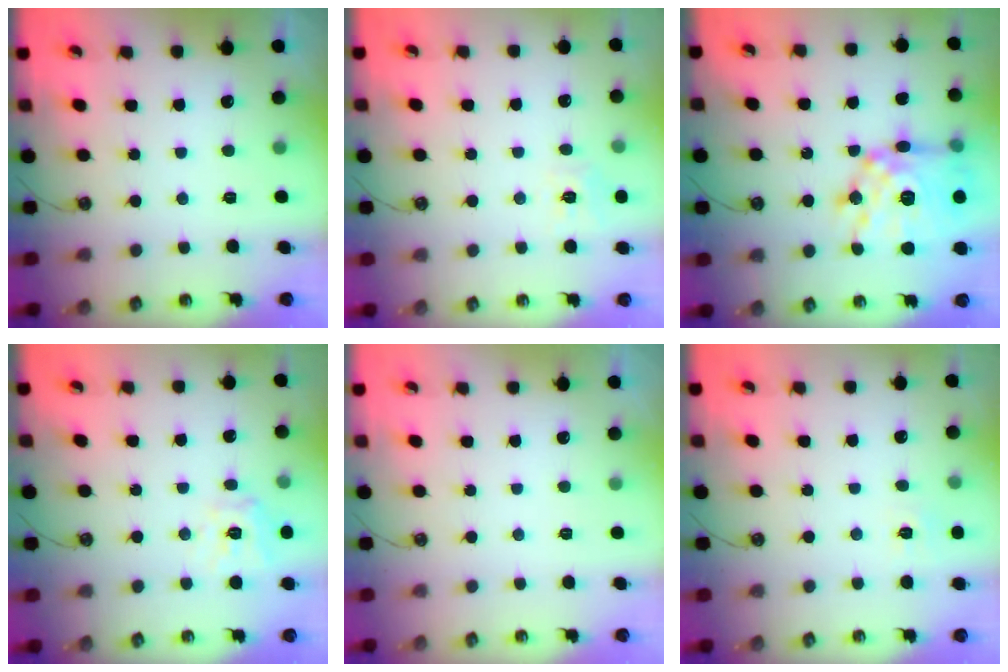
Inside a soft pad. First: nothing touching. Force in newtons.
{"total": 7.5, "press": 7.5, "slide": 0.7}
{"total": 21.0, "press": 20.9, "slide": 2.1}
{"total": 11.2, "press": 11.1, "slide": 1.2}
{"total": 0.0}
{"total": 5.3, "press": 5.3, "slide": 0.6}